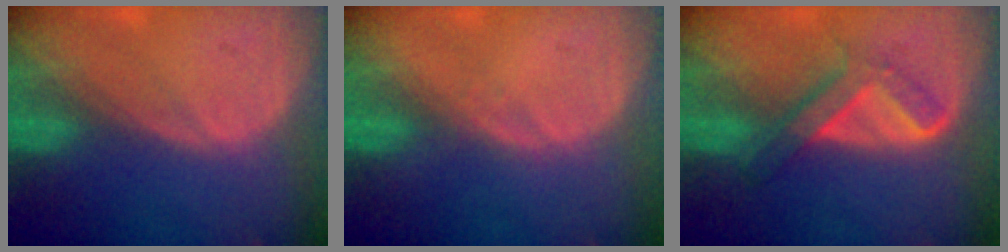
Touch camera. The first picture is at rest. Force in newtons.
{"total": 0.8, "press": 0.6, "slide": 0.5}
{"total": 5.3, "press": 5.1, "slide": 1.4}